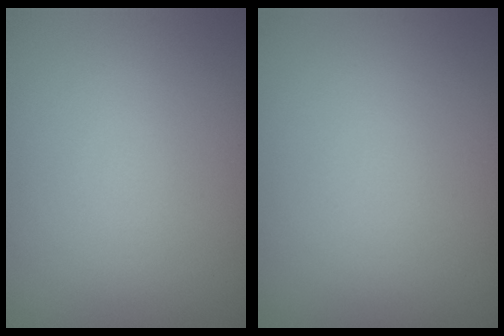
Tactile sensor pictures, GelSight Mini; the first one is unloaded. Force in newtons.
{"total": 0.0}